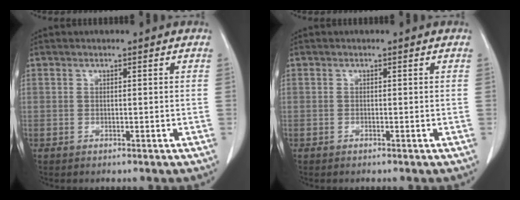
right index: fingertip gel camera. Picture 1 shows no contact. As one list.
[{"total": 0.0}]